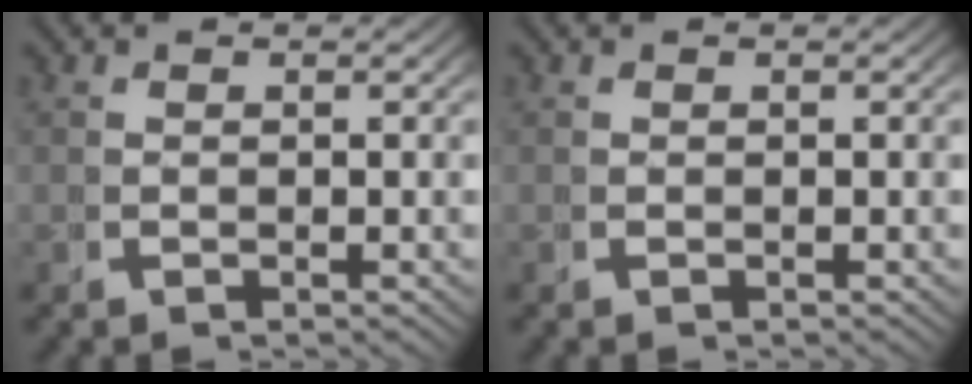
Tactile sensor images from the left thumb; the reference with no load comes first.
{"total": 0.0}